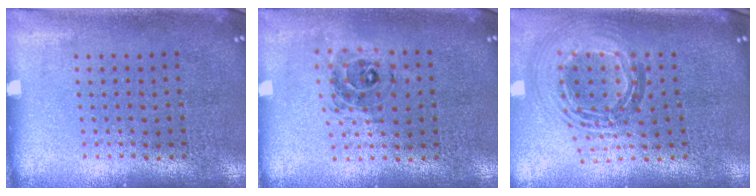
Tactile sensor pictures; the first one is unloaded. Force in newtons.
{"total": 0.8, "press": 0.8, "slide": 0.2}
{"total": 1.3, "press": 1.2, "slide": 0.6}